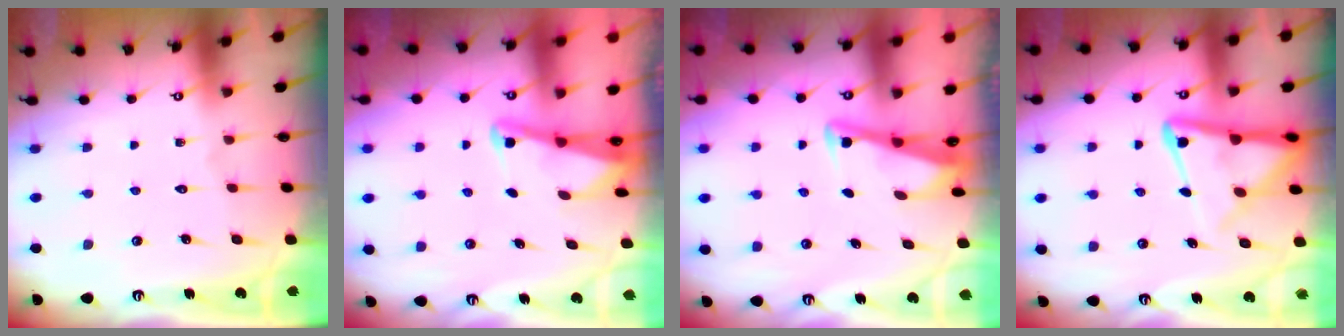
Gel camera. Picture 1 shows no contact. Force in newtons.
{"total": 2.2, "press": 2.2, "slide": 0.3}
{"total": 3.4, "press": 3.4, "slide": 0.4}
{"total": 10.1, "press": 10.0, "slide": 1.1}